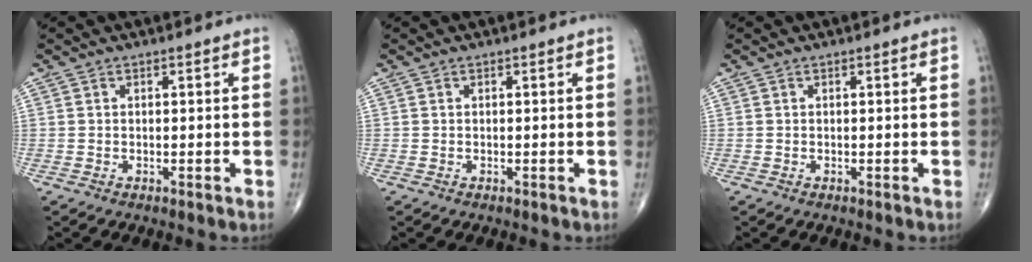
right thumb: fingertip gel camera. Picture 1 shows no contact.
{"total": 0.0}
{"total": 0.0}